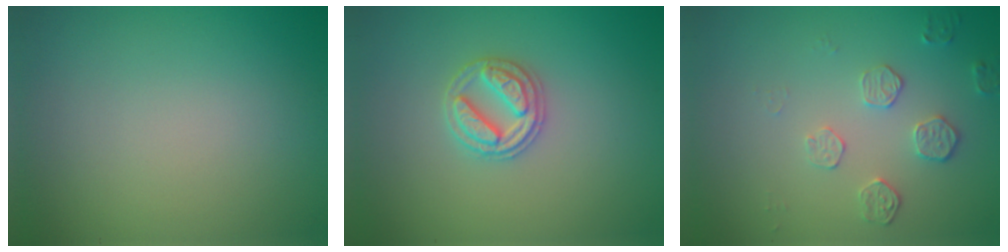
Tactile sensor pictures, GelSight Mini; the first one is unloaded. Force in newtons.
{"total": 2.7, "press": 2.7, "slide": 0.3}
{"total": 1.9, "press": 1.3, "slide": 1.3}